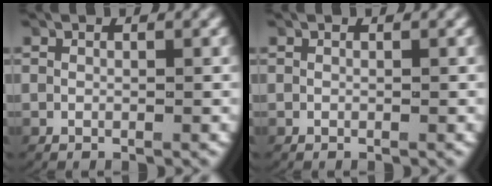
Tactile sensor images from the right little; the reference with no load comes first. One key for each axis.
{"total": 0.0}